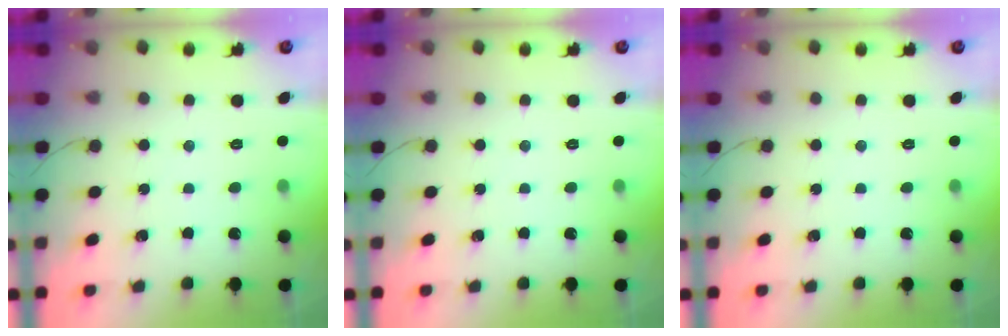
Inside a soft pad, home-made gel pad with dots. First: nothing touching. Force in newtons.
{"total": 0.0}
{"total": 0.0}